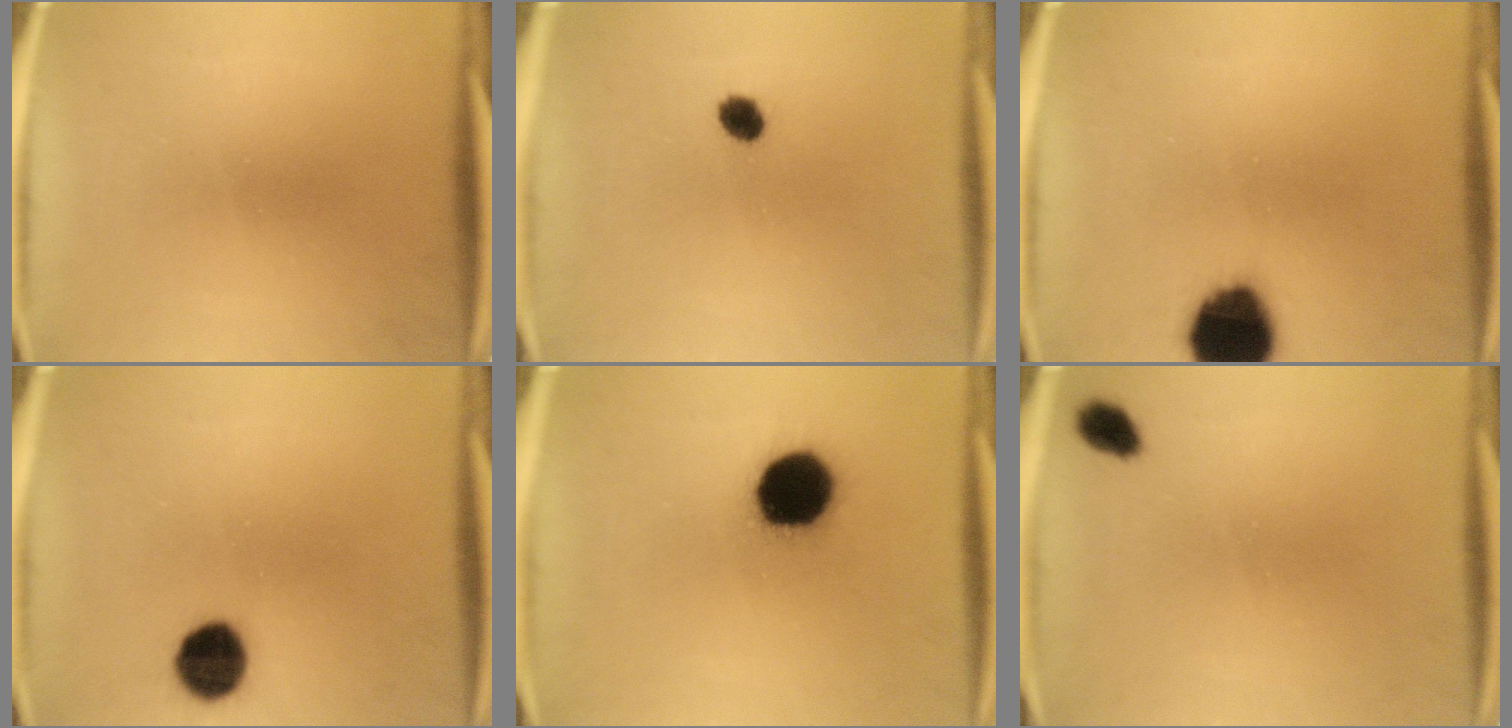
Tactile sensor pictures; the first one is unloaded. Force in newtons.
{"total": 2.9}
{"total": 15.0}
{"total": 8.9}
{"total": 15.1}
{"total": 3.0}